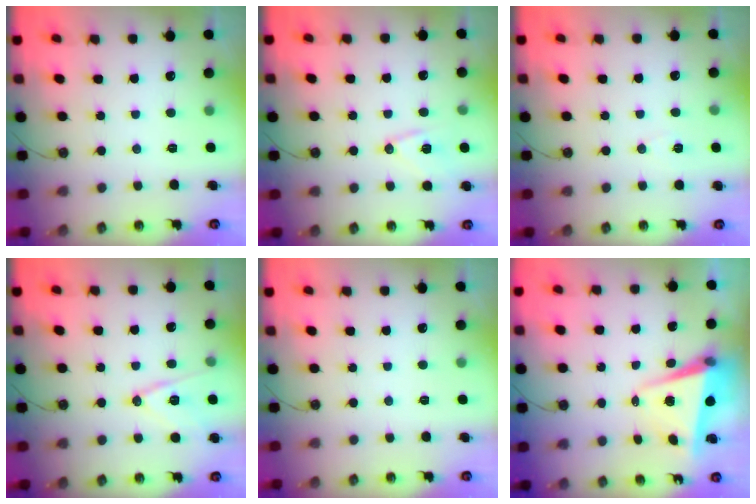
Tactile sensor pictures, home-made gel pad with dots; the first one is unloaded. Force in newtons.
{"total": 10.8, "press": 10.8, "slide": 0.8}
{"total": 5.0, "press": 3.9, "slide": 3.1}
{"total": 12.4, "press": 11.9, "slide": 3.3}
{"total": 0.0}
{"total": 5.6, "press": 5.4, "slide": 1.3}